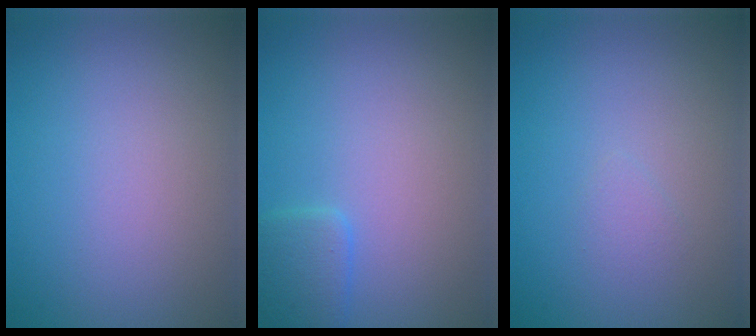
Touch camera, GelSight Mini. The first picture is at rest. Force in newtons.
{"total": 2.1, "press": 2.1, "slide": 0.1}
{"total": 0.7, "press": 0.7, "slide": 0.1}